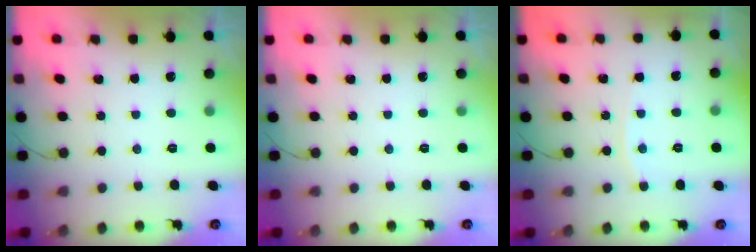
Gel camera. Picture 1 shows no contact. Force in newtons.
{"total": 0.0}
{"total": 3.3, "press": 3.3, "slide": 0.5}